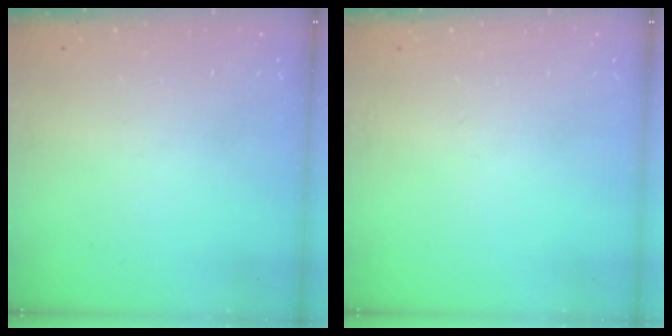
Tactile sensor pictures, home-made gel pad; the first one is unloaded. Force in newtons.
{"total": 0.0}